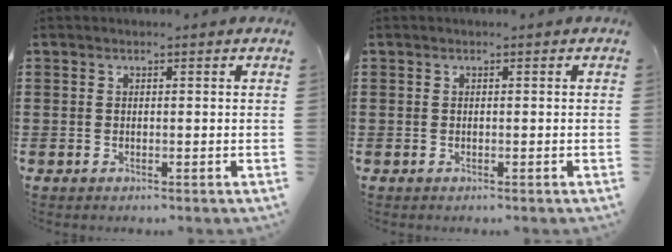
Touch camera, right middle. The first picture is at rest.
{"total": 0.0}